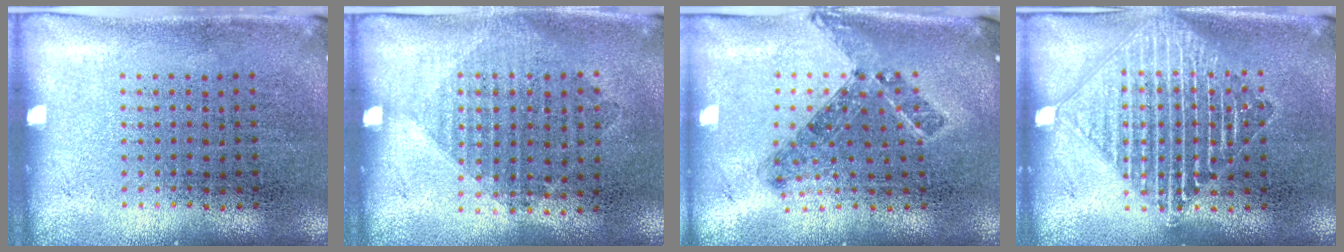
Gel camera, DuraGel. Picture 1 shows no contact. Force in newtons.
{"total": 1.0, "press": 0.9, "slide": 0.5}
{"total": 0.8, "press": 0.8, "slide": 0.3}
{"total": 3.4, "press": 3.3, "slide": 0.5}